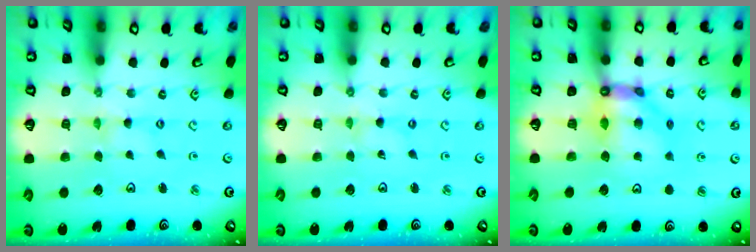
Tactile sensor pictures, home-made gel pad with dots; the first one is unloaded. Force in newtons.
{"total": 0.0}
{"total": 9.6, "press": 9.6, "slide": 1.0}